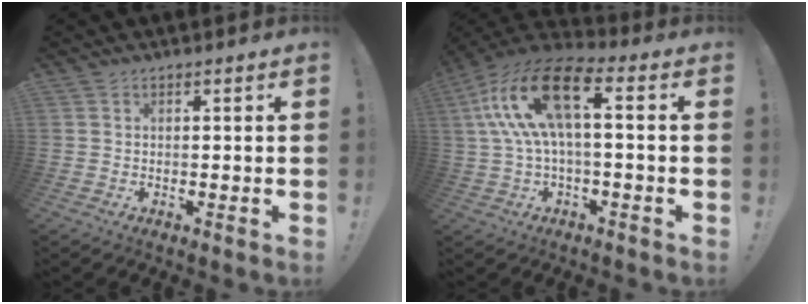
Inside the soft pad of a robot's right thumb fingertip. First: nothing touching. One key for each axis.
{"total": 17.3, "fx": 3.0, "fy": 7.2, "fz": 15.4, "tx": -0.307, "ty": 0.006, "tz": 0.049}